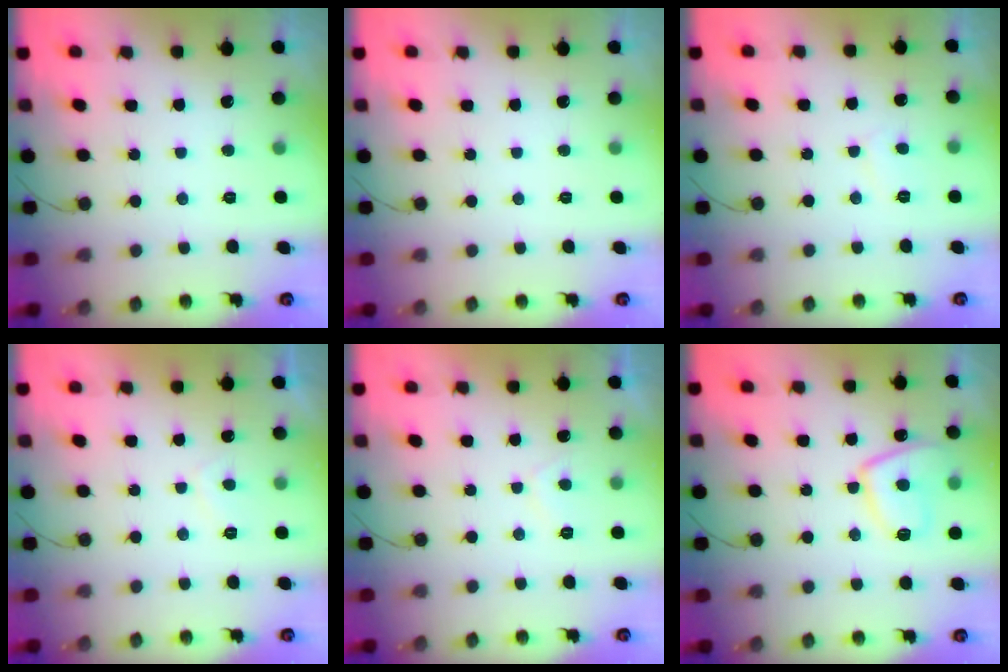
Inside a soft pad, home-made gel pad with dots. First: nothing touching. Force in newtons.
{"total": 0.0}
{"total": 3.0, "press": 3.0, "slide": 0.3}
{"total": 1.5, "press": 1.3, "slide": 0.7}
{"total": 2.8, "press": 2.7, "slide": 0.8}
{"total": 9.5, "press": 9.4, "slide": 1.0}